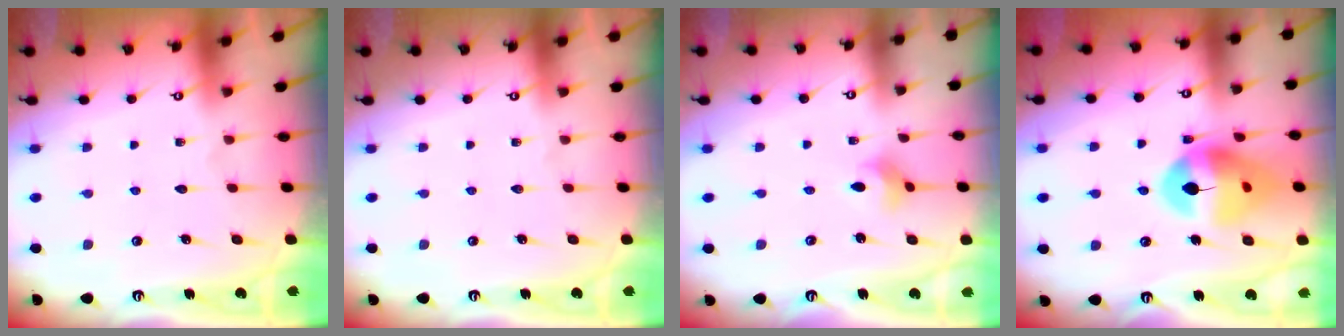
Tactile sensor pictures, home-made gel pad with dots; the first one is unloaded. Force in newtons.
{"total": 0.0}
{"total": 3.0, "press": 3.0, "slide": 0.4}
{"total": 15.1, "press": 14.9, "slide": 2.2}